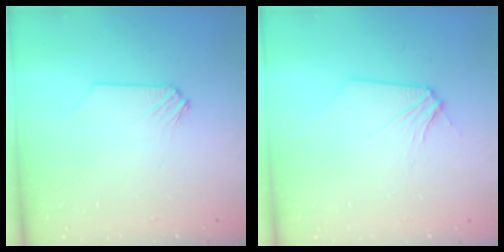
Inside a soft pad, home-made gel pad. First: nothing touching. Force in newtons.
{"total": 3.6, "press": 3.5, "slide": 0.7}